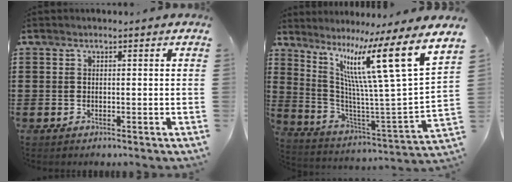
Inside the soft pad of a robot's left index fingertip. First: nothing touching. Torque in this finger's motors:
{"motor_torque": [2.14, 0.00, 1.05, 0.21]}